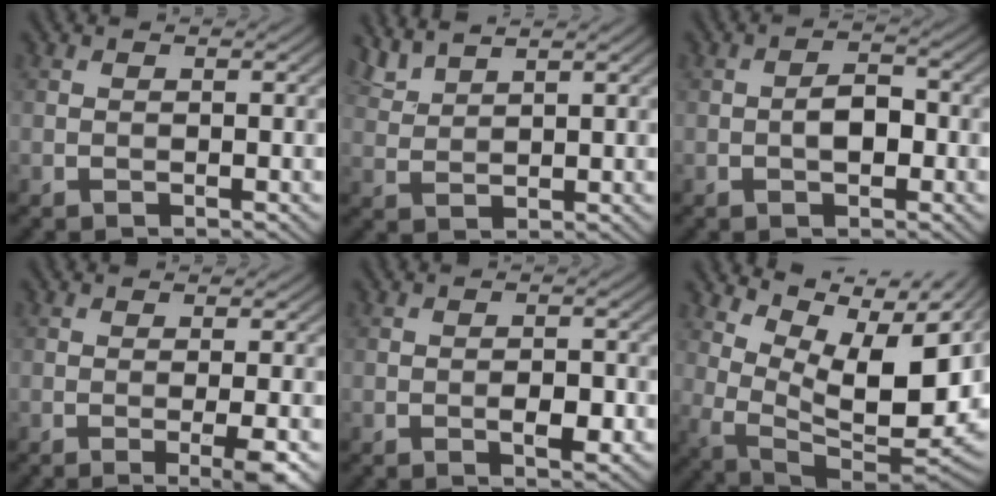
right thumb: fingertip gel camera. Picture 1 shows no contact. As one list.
[{"total": 3.4, "force": [3.1, 0.5, 1.4], "torque": [-0.034, 0.006, 0.069]}, {"total": 3.0, "force": [-0.7, 1.6, 2.4], "torque": [-0.040, 0.004, -0.015]}, {"total": 4.3, "force": [-1.3, 0.7, 4.0], "torque": [-0.060, 0.006, -0.024]}, {"total": 3.0, "force": [-1.1, 1.1, 2.6], "torque": [-0.037, 0.004, -0.017]}, {"total": 13.8, "force": [5.4, 5.9, 11.2], "torque": [-0.198, -0.003, 0.113]}]